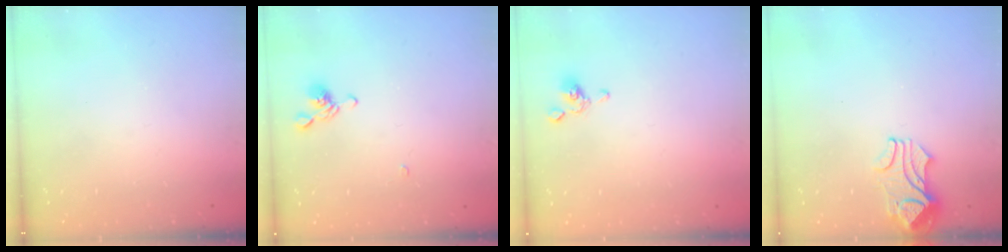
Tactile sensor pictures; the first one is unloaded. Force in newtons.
{"total": 5.3, "press": 5.3, "slide": 0.5}
{"total": 2.3, "press": 2.2, "slide": 0.7}
{"total": 2.3, "press": 2.3, "slide": 0.6}